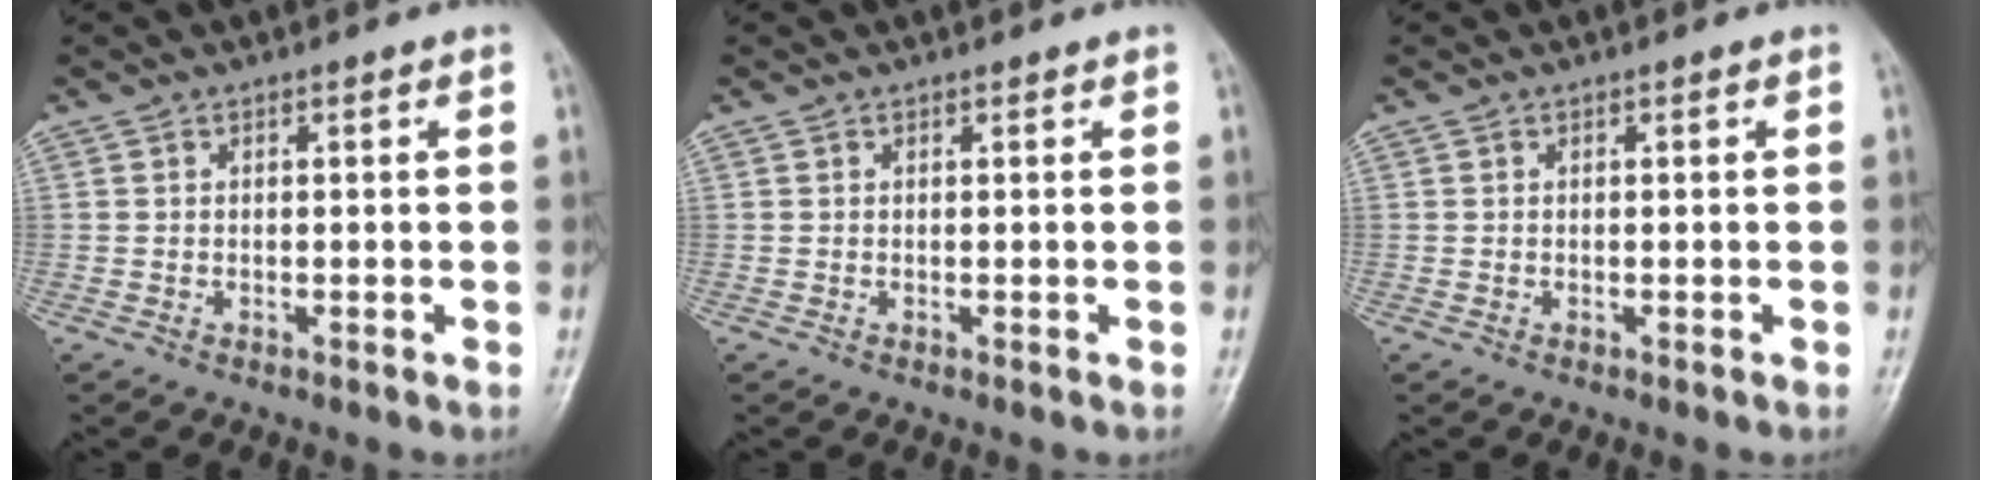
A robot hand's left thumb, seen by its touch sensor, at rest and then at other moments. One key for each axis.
{"total": 0.0}
{"total": 0.0}